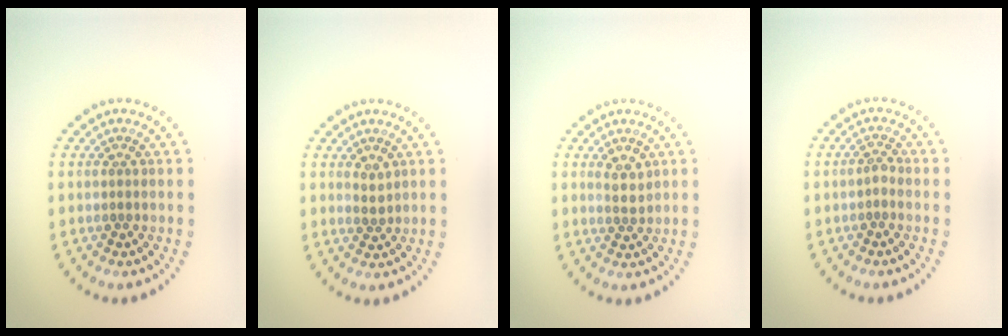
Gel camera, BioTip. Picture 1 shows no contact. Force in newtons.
{"total": 1.1, "press": 0.9, "slide": 0.6}
{"total": 1.6, "press": 1.4, "slide": 0.9}
{"total": 0.9, "press": 0.7, "slide": 0.5}